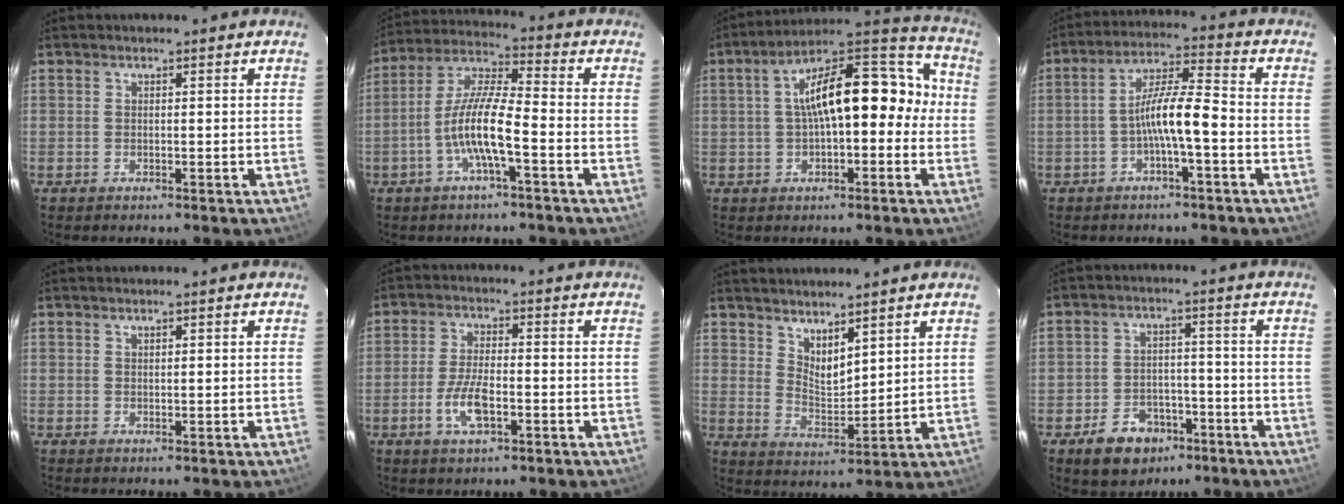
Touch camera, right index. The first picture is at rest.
{"total": 9.9, "force": [-3.7, 1.4, 9.1], "torque": [-0.193, 0.005, -0.074]}
{"total": 17.1, "force": [-0.3, 7.8, 15.2], "torque": [-0.240, 0.051, -0.008]}
{"total": 7.8, "force": [-2.6, 0.8, 7.3], "torque": [-0.147, 0.015, -0.046]}
{"total": 0.7, "force": [0.5, 0.2, 0.3], "torque": [-0.006, 0.002, 0.010]}
{"total": 6.7, "force": [-2.6, 2.6, 5.6], "torque": [-0.120, -0.004, -0.050]}
{"total": 6.3, "force": [4.9, 2.2, 3.2], "torque": [-0.048, -0.008, 0.092]}
{"total": 9.4, "force": [-5.5, 6.7, 3.6], "torque": [-0.089, 0.022, -0.069]}